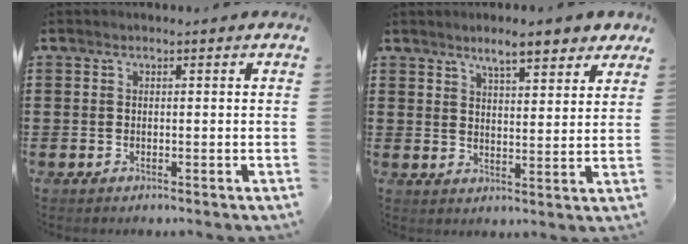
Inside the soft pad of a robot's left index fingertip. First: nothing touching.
{"total": 6.1, "force": [5.0, 1.2, 3.2], "torque": [-0.059, -0.012, 0.087]}